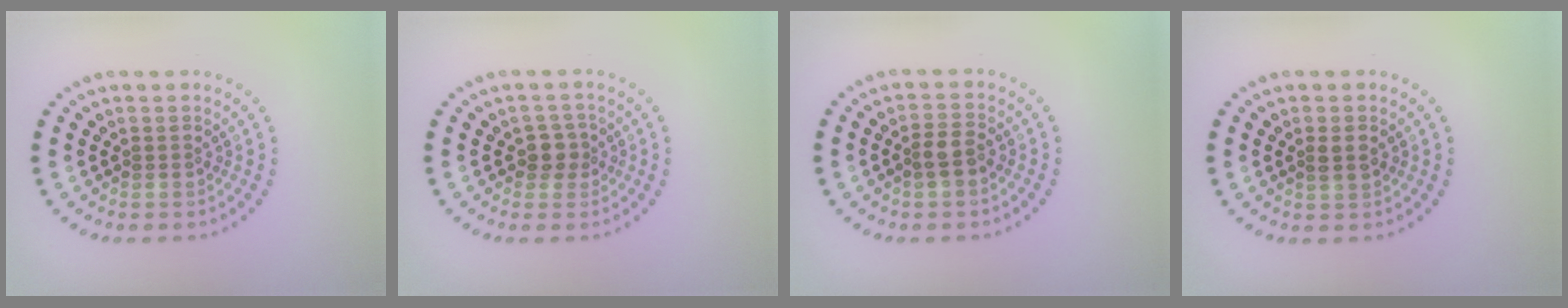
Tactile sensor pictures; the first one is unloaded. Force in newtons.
{"total": 1.9, "press": 1.6, "slide": 1.1}
{"total": 1.9, "press": 1.8, "slide": 0.7}
{"total": 1.4, "press": 1.4, "slide": 0.2}